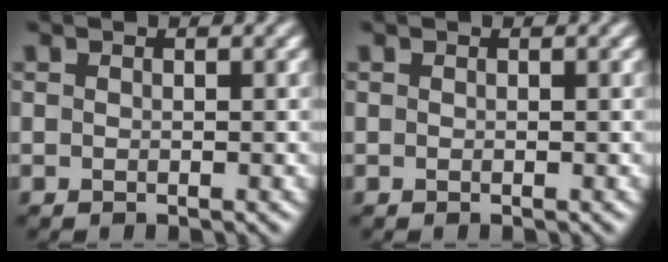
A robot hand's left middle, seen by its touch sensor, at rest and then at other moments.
{"total": 0.0}